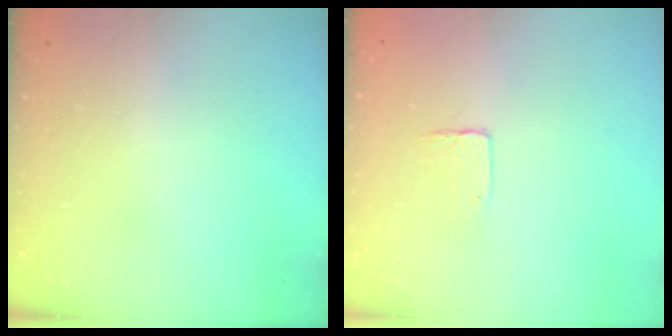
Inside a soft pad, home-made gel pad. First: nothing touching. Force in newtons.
{"total": 3.6, "press": 3.6, "slide": 0.3}